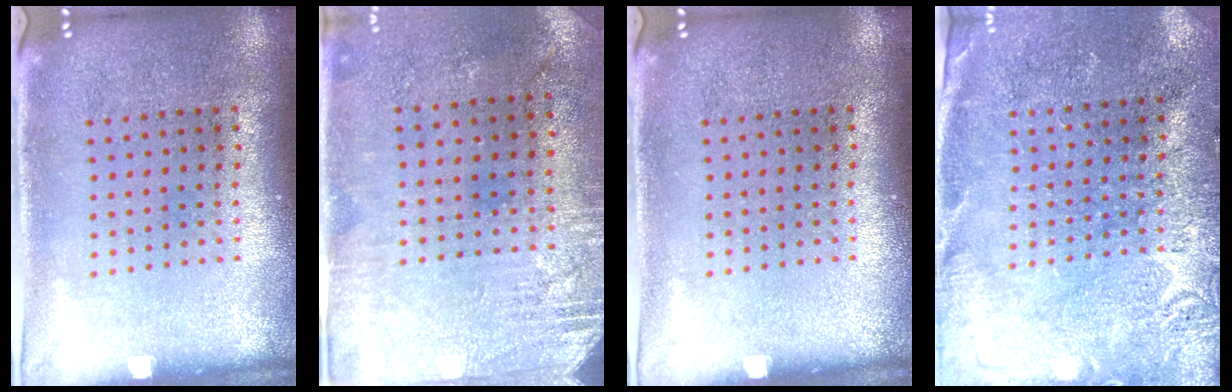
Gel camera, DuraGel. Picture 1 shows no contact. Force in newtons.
{"total": 2.8, "press": 2.4, "slide": 1.5}
{"total": 0.0}
{"total": 2.7, "press": 2.6, "slide": 0.5}